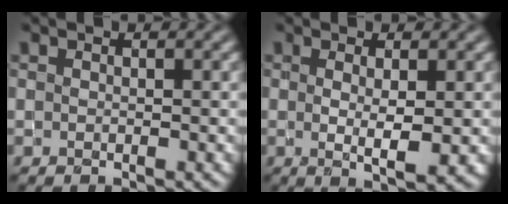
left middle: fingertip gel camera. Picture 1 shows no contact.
{"total": 2.8, "force": [0.2, 0.4, 2.7], "torque": [-0.049, -0.010, 0.008]}